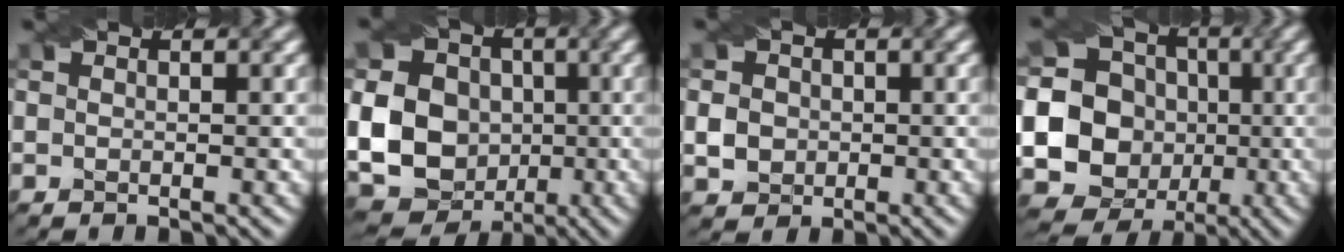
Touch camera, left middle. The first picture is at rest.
{"total": 17.3, "force": [-1.4, 15.5, 7.7], "torque": [-0.162, 0.004, -0.054]}
{"total": 2.5, "force": [-0.4, 2.3, 1.0], "torque": [-0.023, 0.000, -0.007]}
{"total": 20.8, "force": [-2.3, 19.8, 5.8], "torque": [-0.135, -0.006, -0.081]}